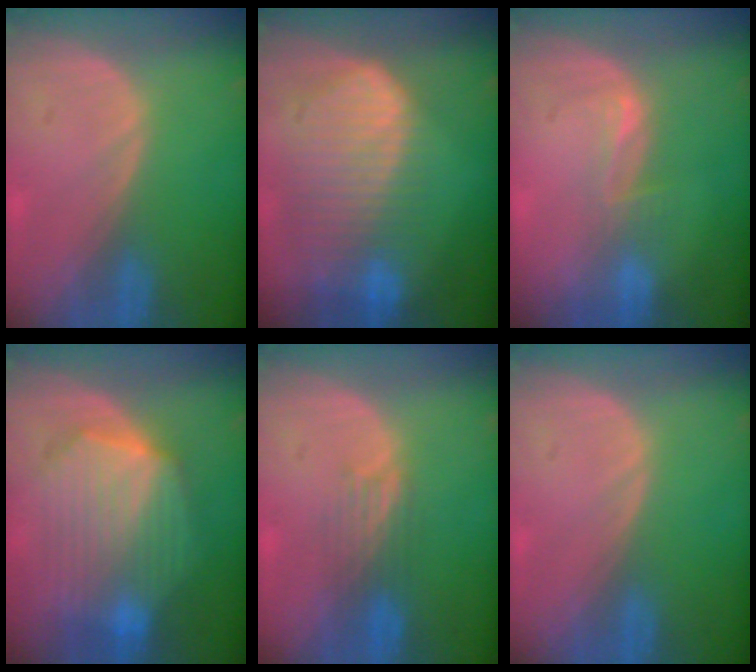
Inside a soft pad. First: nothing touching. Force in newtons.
{"total": 10.4, "press": 9.0, "slide": 5.3}
{"total": 2.6, "press": 2.0, "slide": 1.6}
{"total": 10.7, "press": 10.7, "slide": 0.7}
{"total": 3.8, "press": 3.1, "slide": 2.1}
{"total": 0.0}